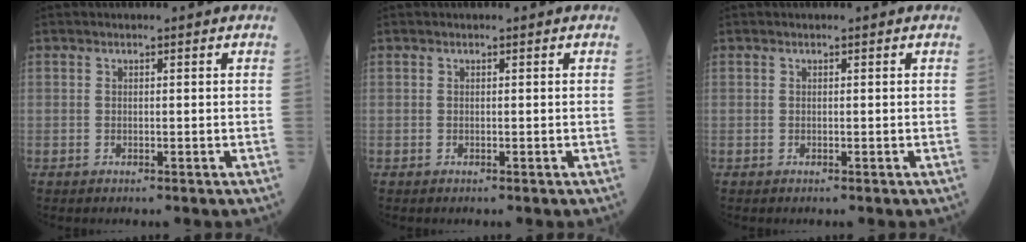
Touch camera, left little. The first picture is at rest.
{"total": 0.0}
{"total": 0.0}